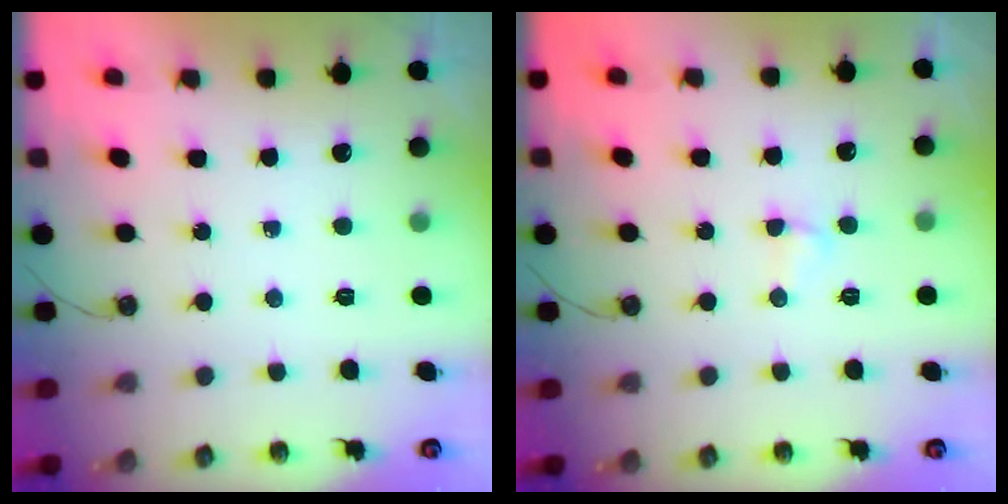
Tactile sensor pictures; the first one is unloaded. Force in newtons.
{"total": 2.9, "press": 2.8, "slide": 0.6}